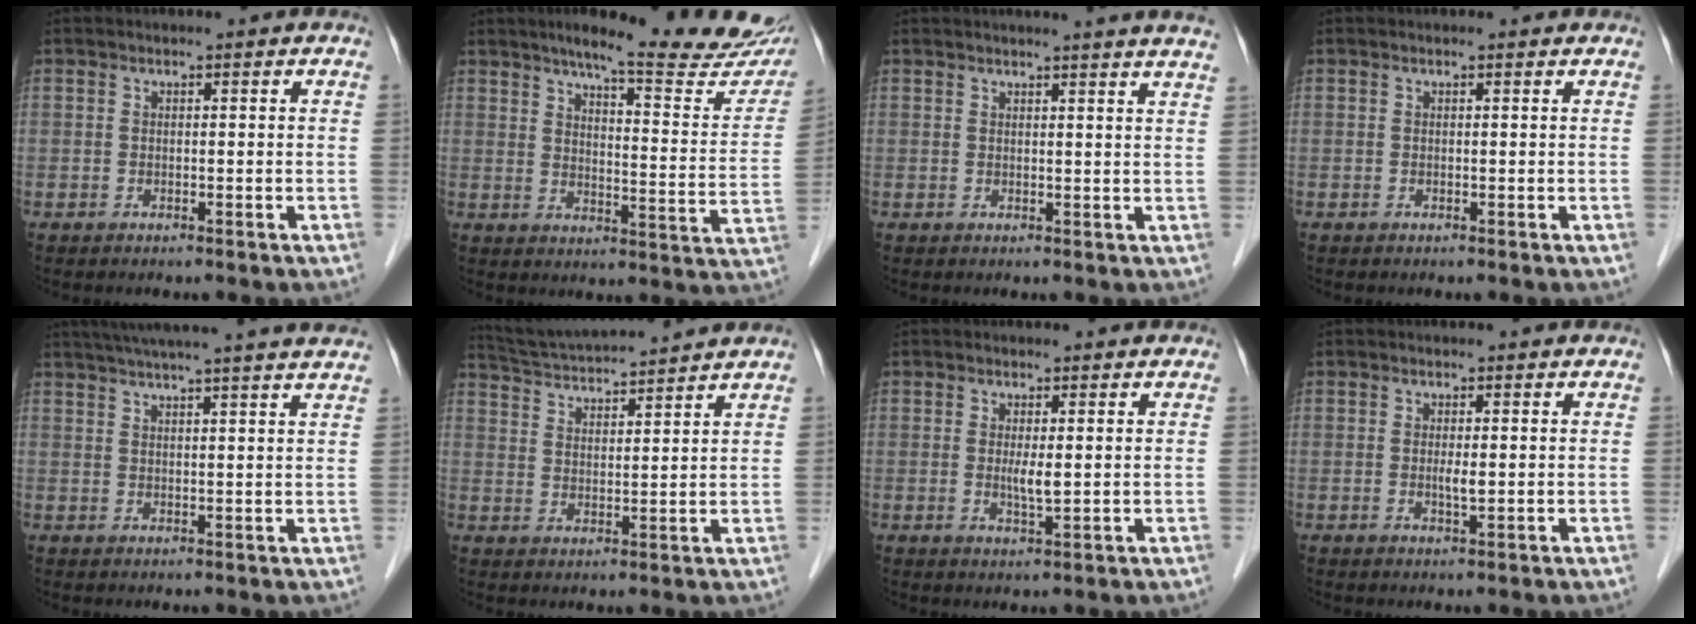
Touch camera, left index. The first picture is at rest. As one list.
[{"total": 20.4, "force": [17.2, 2.3, 10.8], "torque": [-0.136, -0.046, 0.207]}, {"total": 10.1, "force": [9.3, -0.8, 3.7], "torque": [-0.045, -0.016, 0.088]}, {"total": 0.0}, {"total": 19.5, "force": [17.2, -0.3, 9.2], "torque": [-0.151, 0.017, 0.222]}, {"total": 12.1, "force": [11.4, -0.2, 4.1], "torque": [-0.083, 0.023, 0.183]}, {"total": 2.2, "force": [0.3, 0.3, 2.2], "torque": [-0.045, -0.006, 0.008]}, {"total": 1.5, "force": [0.0, 0.2, 1.4], "torque": [-0.029, -0.003, 0.001]}]